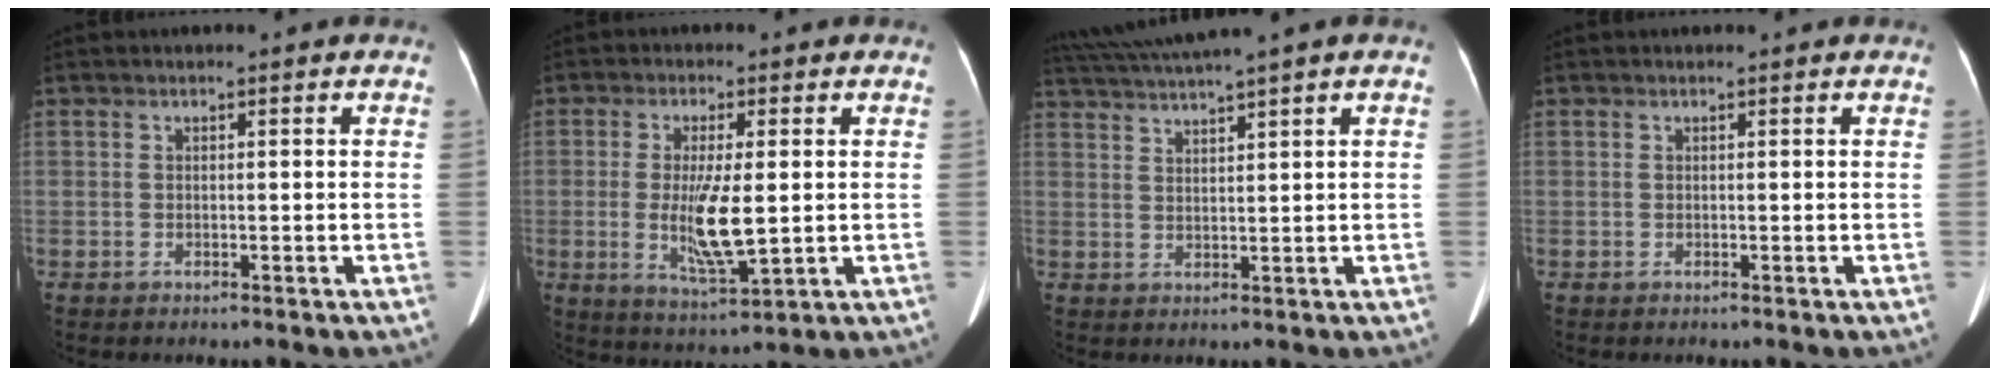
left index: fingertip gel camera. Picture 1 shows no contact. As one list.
[{"total": 8.5, "force": [-0.2, 1.7, 8.3], "torque": [-0.163, -0.021, 0.001]}, {"total": 7.5, "force": [6.1, -1.3, 4.1], "torque": [-0.075, 0.027, 0.106]}, {"total": 0.6, "force": [0.6, 0.1, 0.1], "torque": [-0.003, 0.005, 0.007]}]